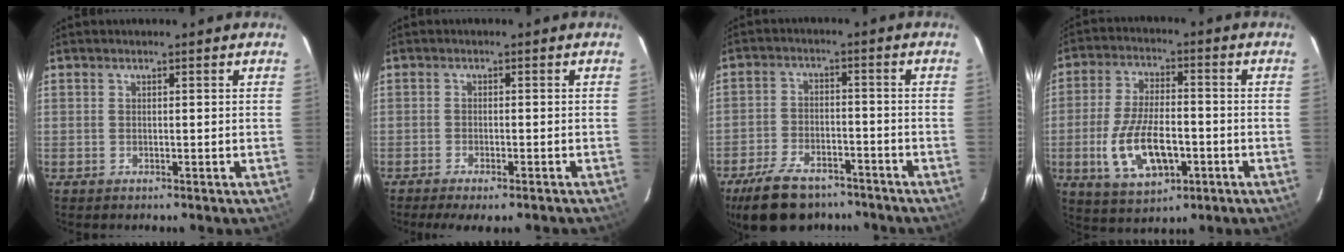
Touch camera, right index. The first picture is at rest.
{"total": 6.5, "force": [-5.2, 1.3, 3.7], "torque": [-0.082, -0.023, -0.081]}
{"total": 14.1, "force": [-10.7, 6.7, 6.3], "torque": [-0.151, -0.003, -0.165]}
{"total": 13.6, "force": [-4.0, 6.3, 11.3], "torque": [-0.234, -0.008, -0.062]}